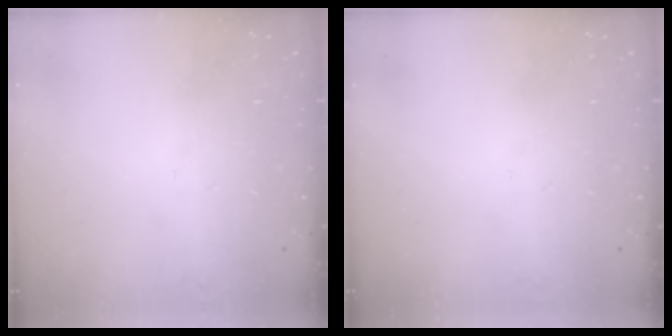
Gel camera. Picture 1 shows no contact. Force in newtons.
{"total": 0.0}